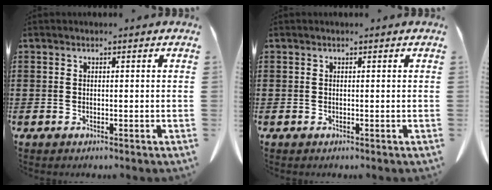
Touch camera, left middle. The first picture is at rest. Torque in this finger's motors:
{"motor_torque": [-0.02, 0.02, 0.02, 0.00]}